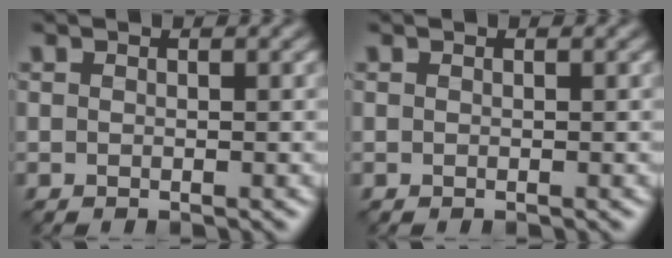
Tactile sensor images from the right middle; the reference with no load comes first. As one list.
[{"total": 0.0}]